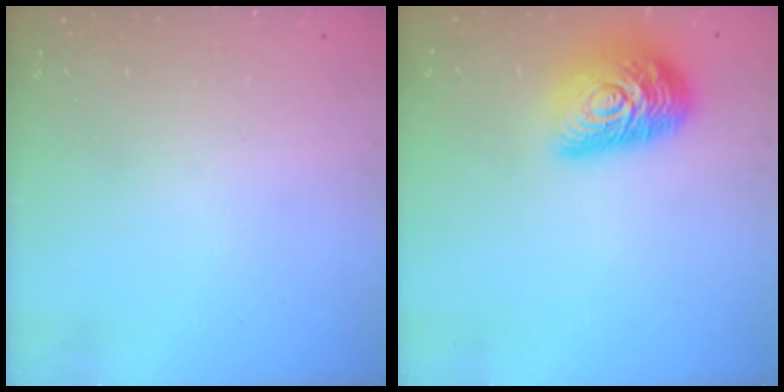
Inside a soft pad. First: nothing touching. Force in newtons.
{"total": 16.1, "press": 16.1, "slide": 1.0}